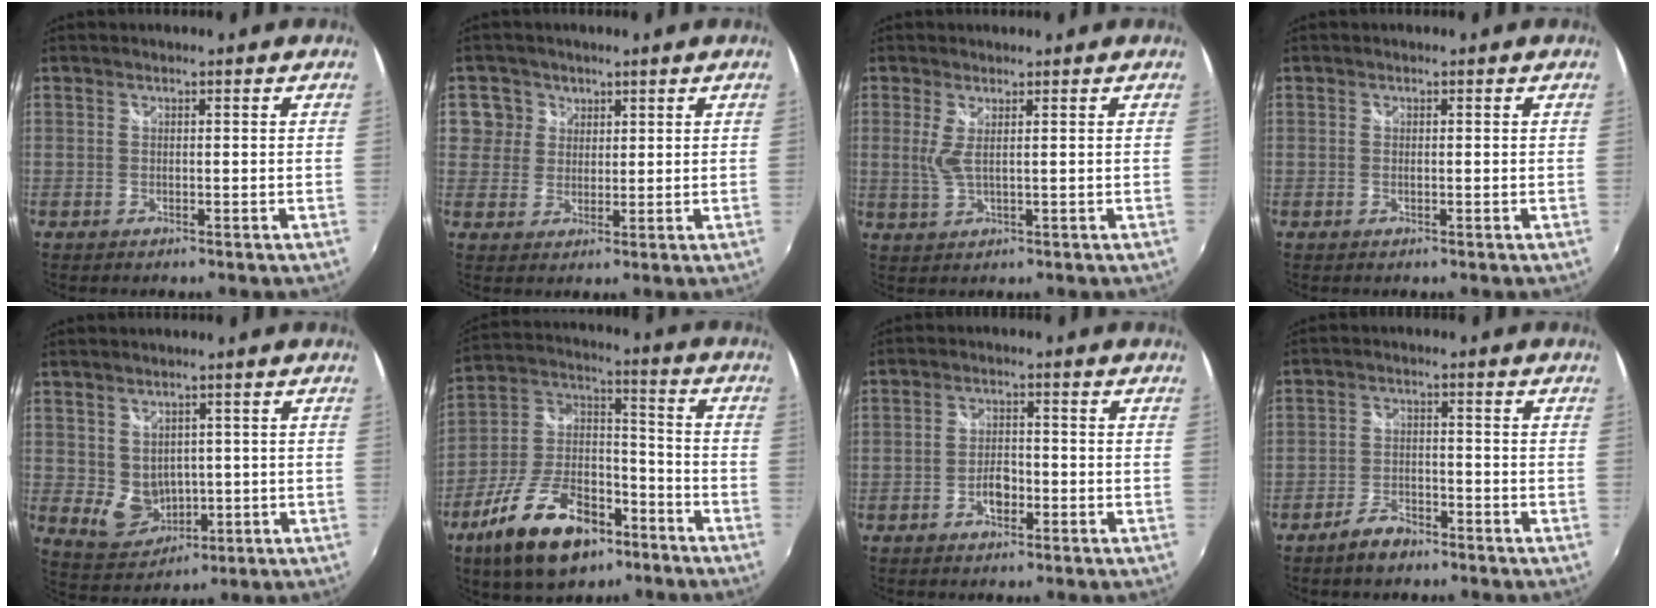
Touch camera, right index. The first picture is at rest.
{"total": 4.8, "force": [1.7, 4.4, 0.2], "torque": [0.014, 0.022, 0.029]}
{"total": 3.1, "force": [0.8, 0.3, 3.0], "torque": [-0.063, -0.006, 0.015]}
{"total": 0.6, "force": [0.0, 0.1, 0.6], "torque": [-0.014, 0.000, -0.003]}
{"total": 6.2, "force": [0.4, 5.3, 3.2], "torque": [-0.062, -0.005, 0.027]}
{"total": 20.0, "force": [-11.8, 9.8, 12.7], "torque": [-0.254, 0.005, -0.198]}
{"total": 3.7, "force": [-1.7, 2.0, 2.6], "torque": [-0.051, 0.004, -0.030]}
{"total": 5.1, "force": [-4.0, 2.1, 2.3], "torque": [-0.061, 0.004, -0.068]}